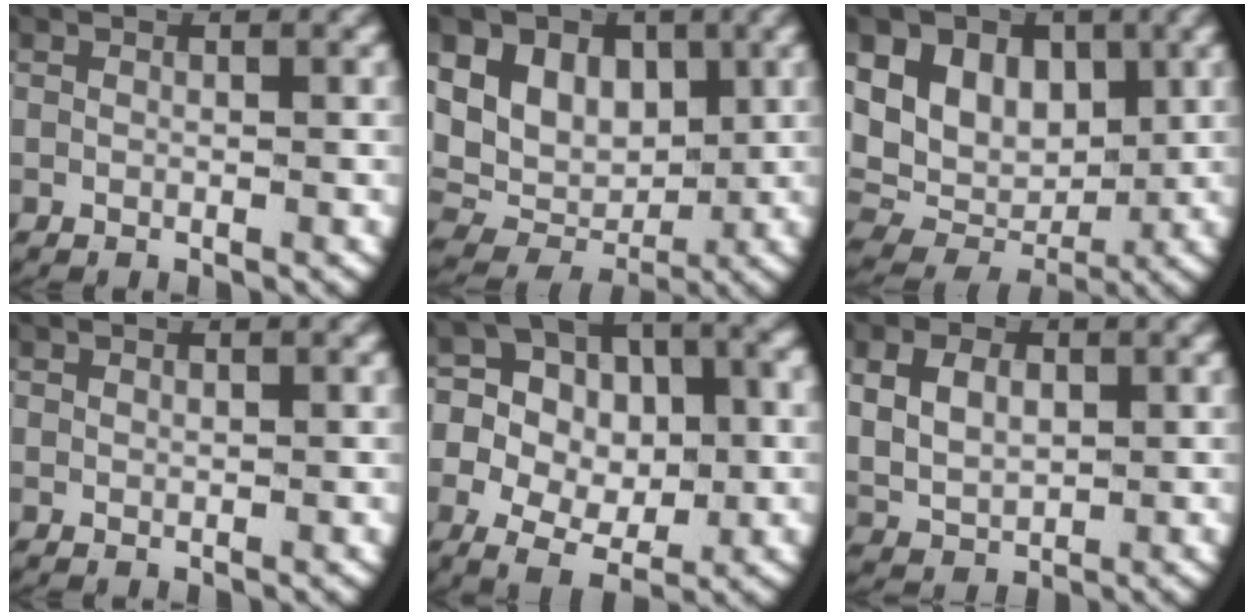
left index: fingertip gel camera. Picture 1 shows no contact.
{"total": 11.7, "force": [0.8, 10.0, 6.0], "torque": [-0.123, -0.023, 0.017]}
{"total": 12.9, "force": [1.0, 10.9, 6.9], "torque": [-0.136, -0.024, 0.020]}
{"total": 0.0}
{"total": 10.6, "force": [-0.2, 8.6, 6.2], "torque": [-0.128, -0.025, -0.006]}
{"total": 6.8, "force": [0.4, 5.9, 3.3], "torque": [-0.089, -0.020, 0.014]}